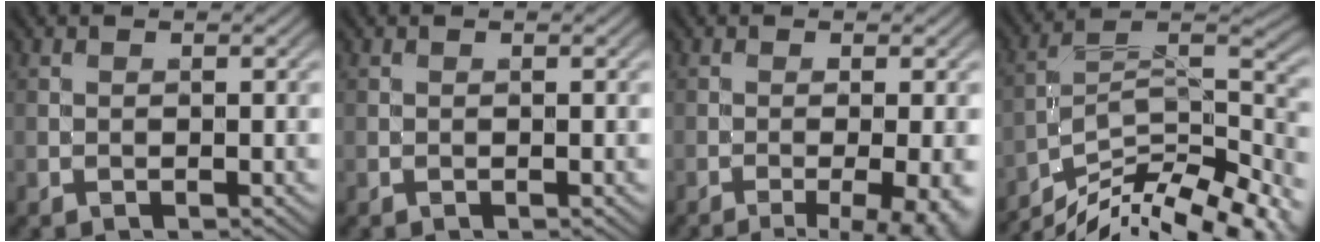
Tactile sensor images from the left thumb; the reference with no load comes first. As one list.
[{"total": 0.0}, {"total": 8.3, "force": [-4.2, 2.5, 6.7], "torque": [-0.085, -0.012, -0.045]}, {"total": 15.5, "force": [-11.9, 4.9, 8.6], "torque": [-0.162, 0.006, -0.184]}]